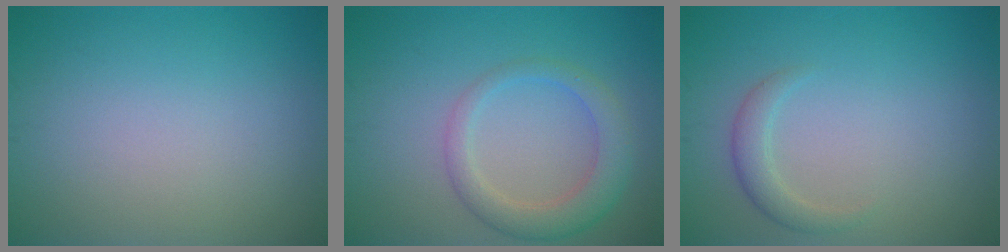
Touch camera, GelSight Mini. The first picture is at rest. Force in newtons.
{"total": 3.6, "press": 3.6, "slide": 0.3}
{"total": 1.8, "press": 1.8, "slide": 0.1}